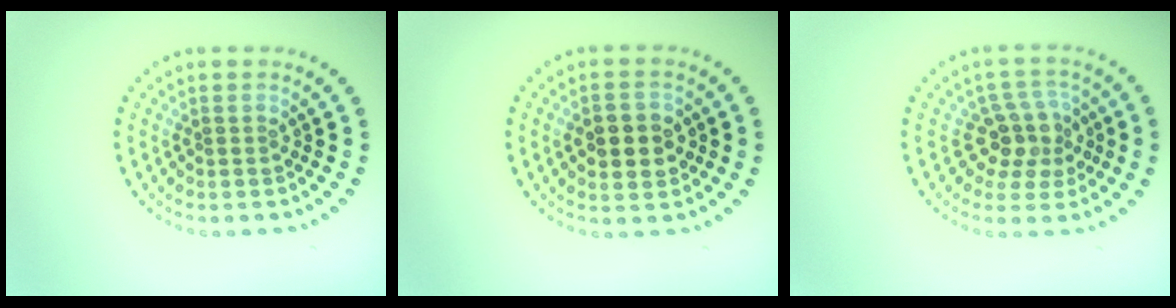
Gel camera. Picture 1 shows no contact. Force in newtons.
{"total": 3.0, "press": 3.0, "slide": 0.2}
{"total": 3.5, "press": 2.9, "slide": 1.9}